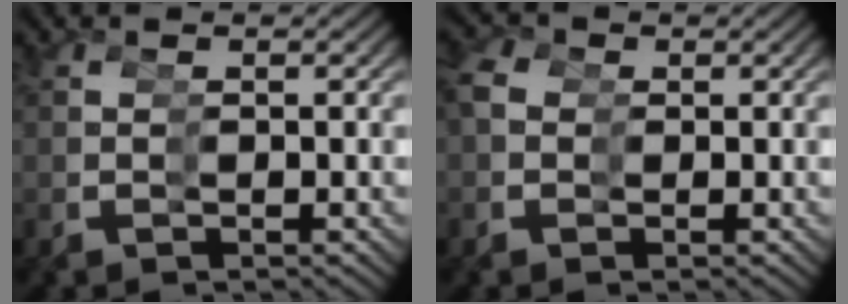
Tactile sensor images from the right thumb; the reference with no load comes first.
{"total": 1.9, "force": [0.0, 1.8, -0.6], "torque": [-0.004, -0.010, 0.003]}